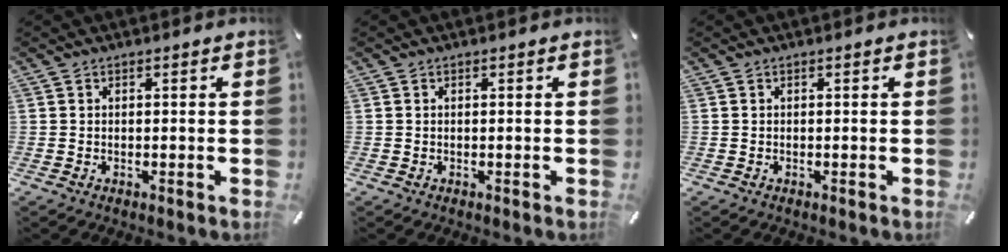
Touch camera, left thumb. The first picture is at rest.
{"total": 0.0}
{"total": 0.0}